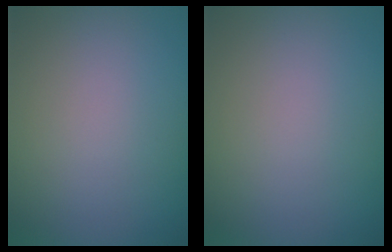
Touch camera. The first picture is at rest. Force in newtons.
{"total": 0.0}